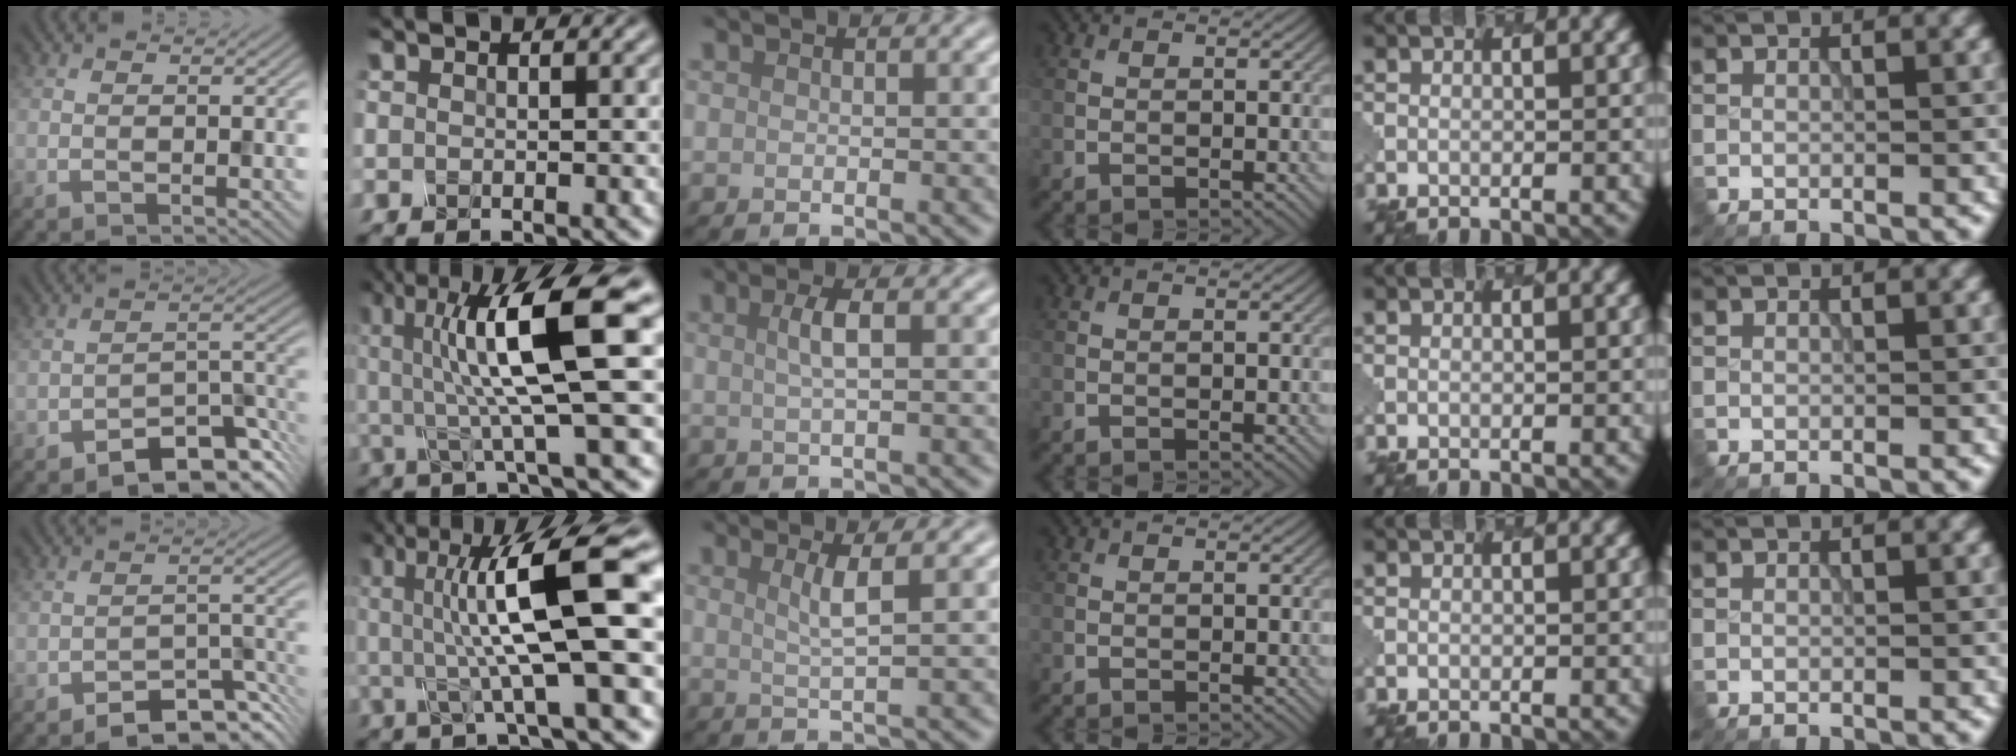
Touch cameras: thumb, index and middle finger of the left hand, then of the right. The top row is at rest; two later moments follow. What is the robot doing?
{"motion": "shake", "object": "salt shaker"}